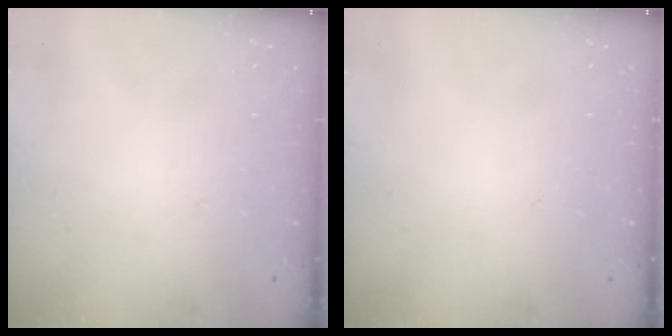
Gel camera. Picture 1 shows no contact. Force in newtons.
{"total": 0.0}